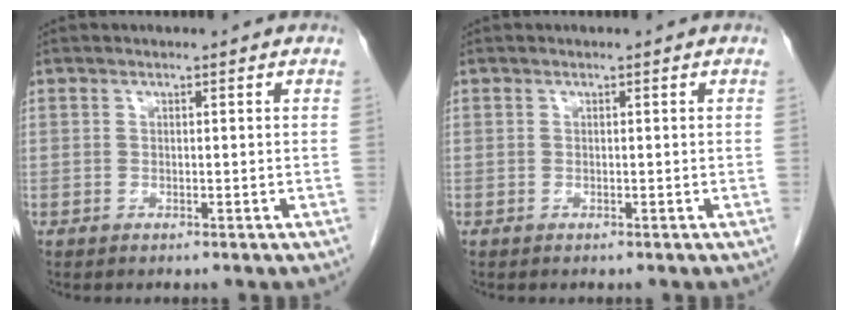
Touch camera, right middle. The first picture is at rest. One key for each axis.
{"total": 0.0}